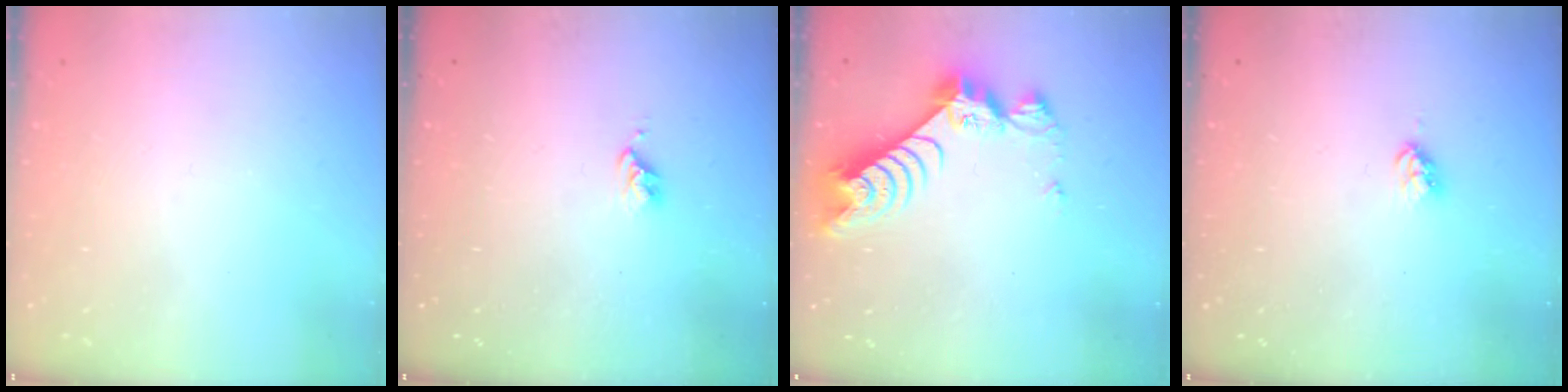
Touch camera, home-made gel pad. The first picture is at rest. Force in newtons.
{"total": 2.7, "press": 2.7, "slide": 0.4}
{"total": 9.9, "press": 9.8, "slide": 1.0}
{"total": 3.3, "press": 3.3, "slide": 0.5}